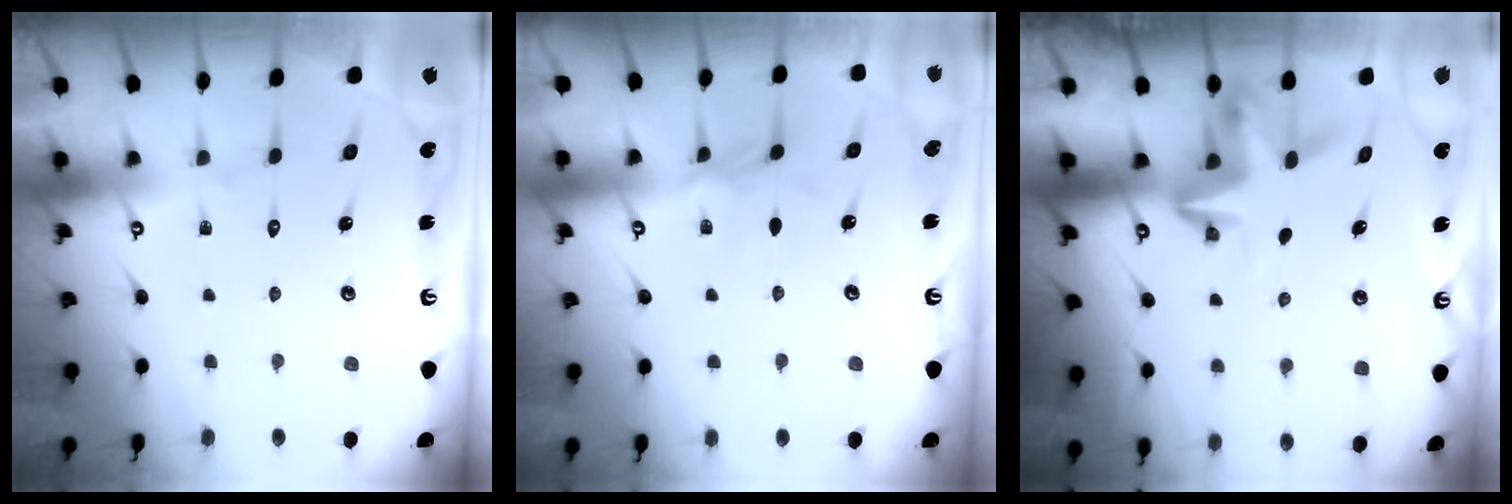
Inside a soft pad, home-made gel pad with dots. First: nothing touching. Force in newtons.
{"total": 3.0, "press": 3.0, "slide": 0.5}
{"total": 3.9, "press": 3.8, "slide": 0.3}